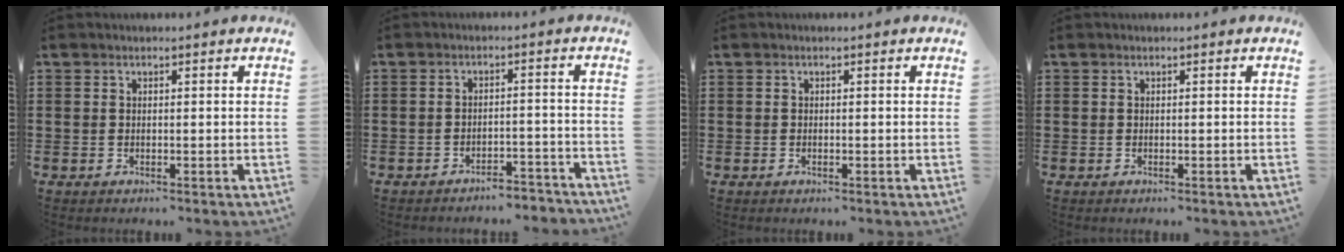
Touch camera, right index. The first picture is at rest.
{"total": 3.2, "force": [-3.2, 0.2, 0.5], "torque": [-0.013, 0.002, -0.067]}
{"total": 0.0}
{"total": 0.0}